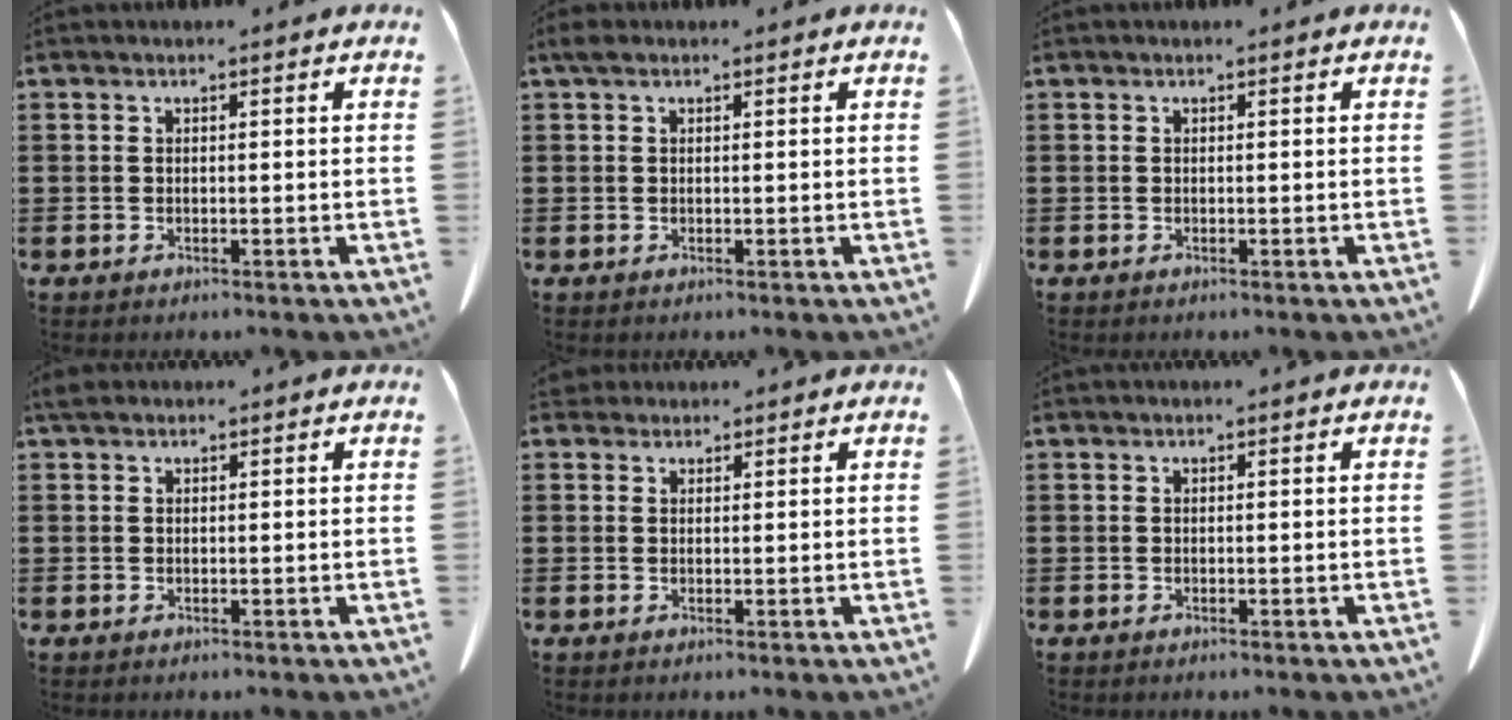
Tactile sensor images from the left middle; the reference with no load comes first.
{"total": 1.0, "force": [0.4, 0.6, 0.7], "torque": [-0.017, 0.004, 0.008]}
{"total": 0.0}
{"total": 1.1, "force": [0.8, 0.6, 0.4], "torque": [-0.013, 0.000, 0.016]}
{"total": 1.7, "force": [1.5, 0.8, 0.3], "torque": [-0.012, 0.003, 0.030]}
{"total": 0.0}